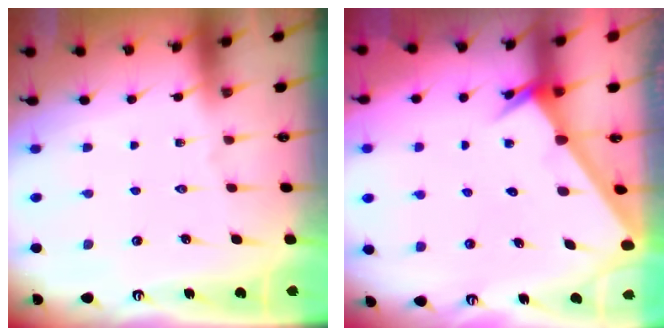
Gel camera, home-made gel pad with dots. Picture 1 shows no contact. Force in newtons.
{"total": 2.6, "press": 2.6, "slide": 0.1}